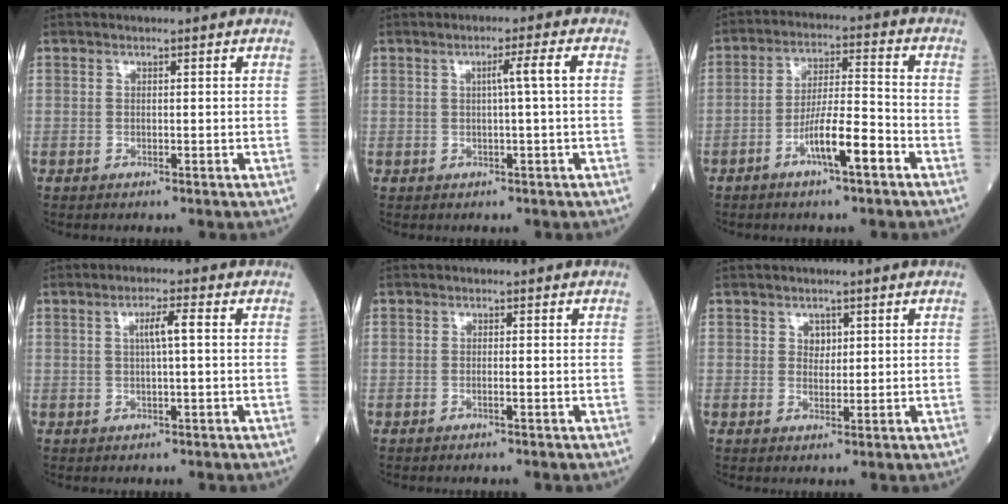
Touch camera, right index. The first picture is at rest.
{"total": 3.1, "force": [0.3, -0.8, 3.0], "torque": [-0.050, 0.005, 0.006]}
{"total": 8.4, "force": [-4.2, 0.9, 7.2], "torque": [-0.133, 0.004, -0.075]}
{"total": 3.4, "force": [0.5, 0.0, 3.3], "torque": [-0.060, 0.005, 0.009]}
{"total": 0.6, "force": [-0.3, -0.1, 0.6], "torque": [-0.013, 0.000, -0.005]}
{"total": 1.7, "force": [0.7, 1.3, 0.9], "torque": [-0.012, -0.003, 0.012]}